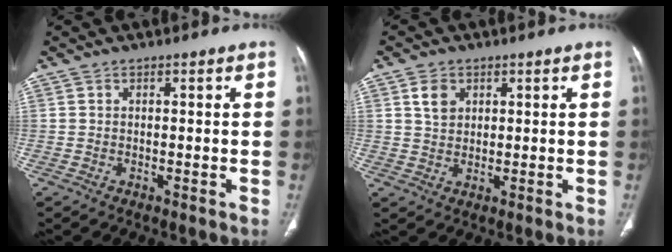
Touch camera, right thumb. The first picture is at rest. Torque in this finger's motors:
{"motor_torque": [0.20, 1.18, 0.42, -0.12, 0.13]}